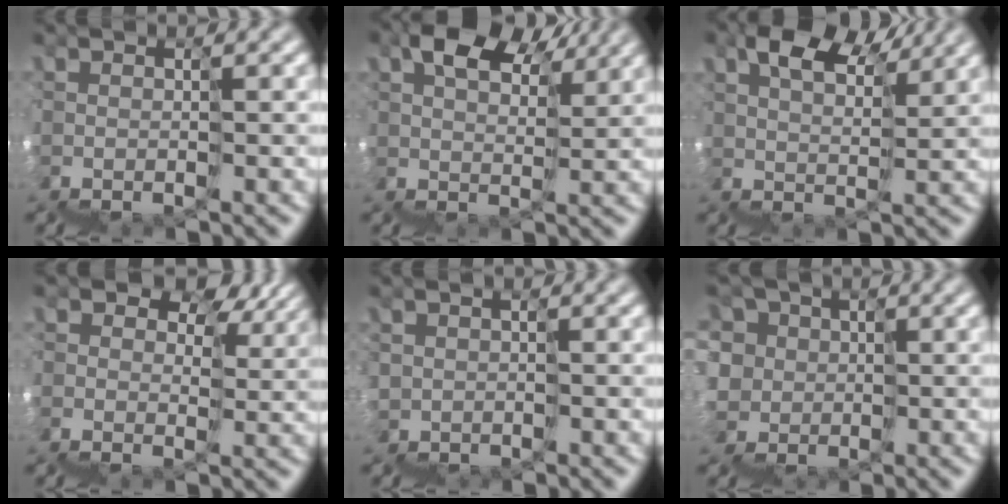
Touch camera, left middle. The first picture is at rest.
{"total": 6.0, "force": [5.2, 2.3, 1.8], "torque": [-0.032, 0.043, 0.075]}
{"total": 5.4, "force": [5.3, 0.8, 0.7], "torque": [-0.006, 0.051, 0.072]}
{"total": 8.0, "force": [4.2, 5.8, 3.7], "torque": [-0.067, 0.024, 0.074]}
{"total": 2.1, "force": [1.0, 1.3, -1.3], "torque": [0.030, 0.009, 0.014]}
{"total": 5.9, "force": [4.0, 4.2, -1.5], "torque": [0.019, 0.060, 0.007]}